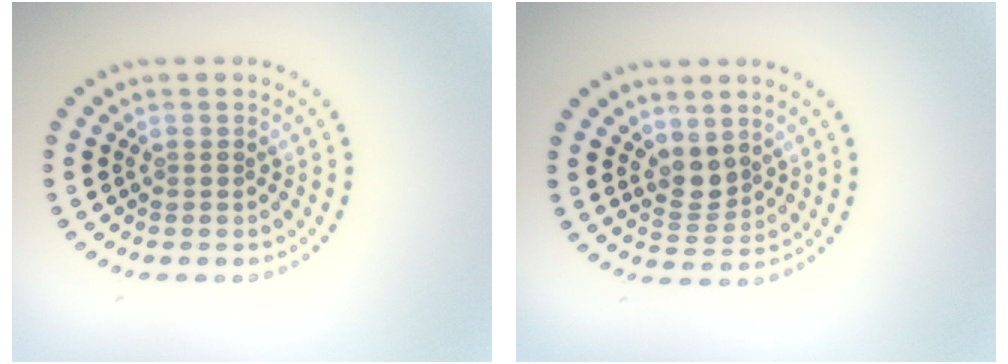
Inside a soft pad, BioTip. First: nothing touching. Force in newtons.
{"total": 2.2, "press": 1.8, "slide": 1.4}